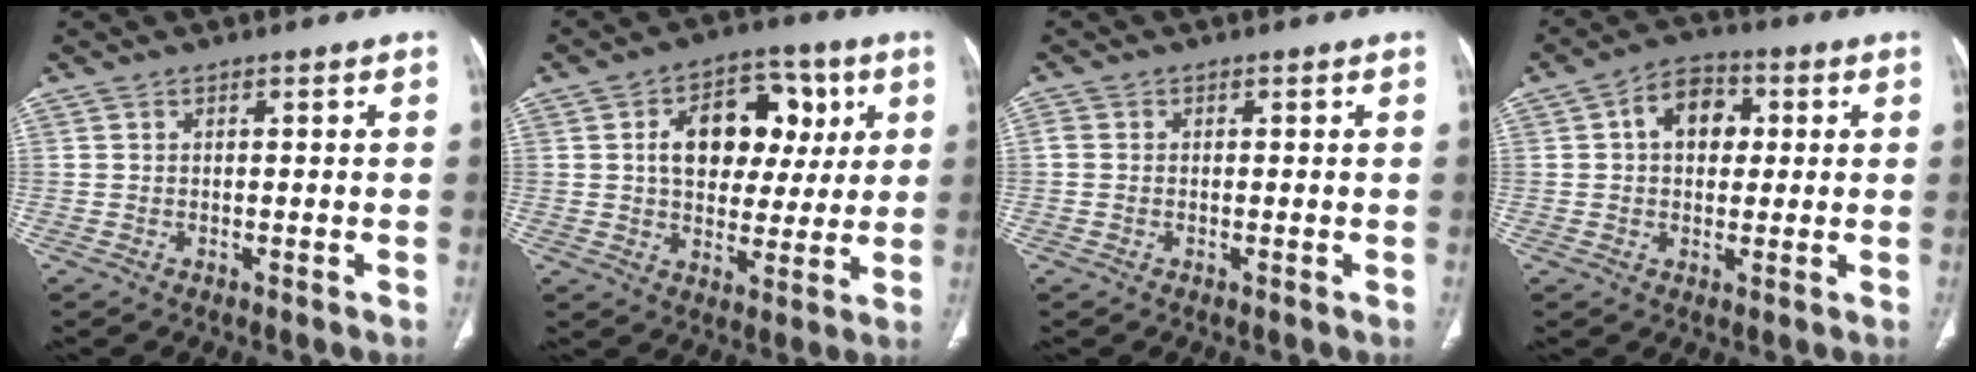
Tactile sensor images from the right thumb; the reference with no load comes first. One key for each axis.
{"total": 15.3, "fx": 3.8, "fy": 10.5, "fz": 10.4, "tx": -0.106, "ty": 0.007, "tz": 0.057}
{"total": 1.2, "fx": -0.1, "fy": 1.0, "fz": 0.7, "tx": -0.012, "ty": 0.001, "tz": -0.002}
{"total": 8.7, "fx": 1.8, "fy": 6.3, "fz": 5.7, "tx": -0.058, "ty": 0.012, "tz": 0.020}